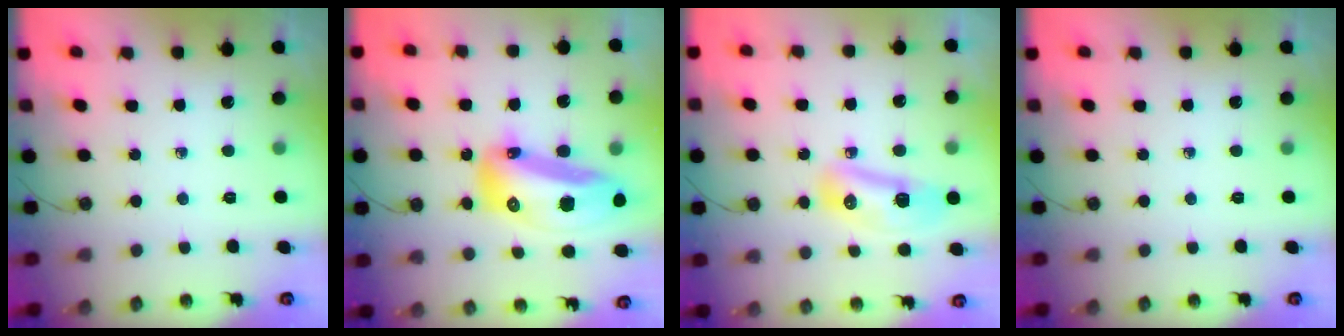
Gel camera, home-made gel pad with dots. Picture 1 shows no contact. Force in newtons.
{"total": 26.7, "press": 22.9, "slide": 13.8}
{"total": 9.9, "press": 9.8, "slide": 1.5}
{"total": 0.0}